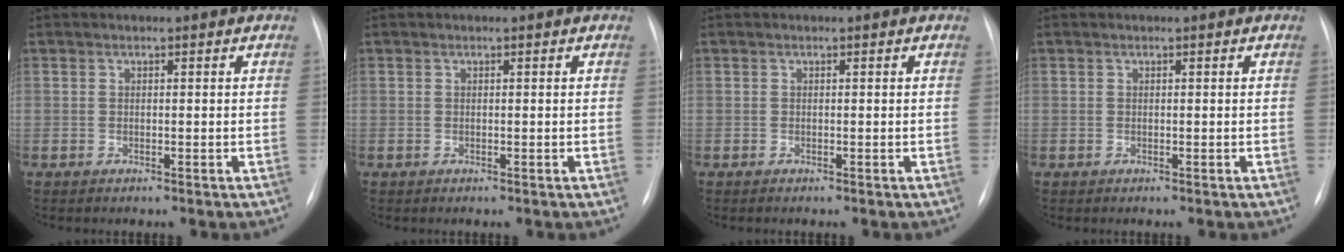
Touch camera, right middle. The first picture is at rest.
{"total": 0.0}
{"total": 0.0}
{"total": 0.0}